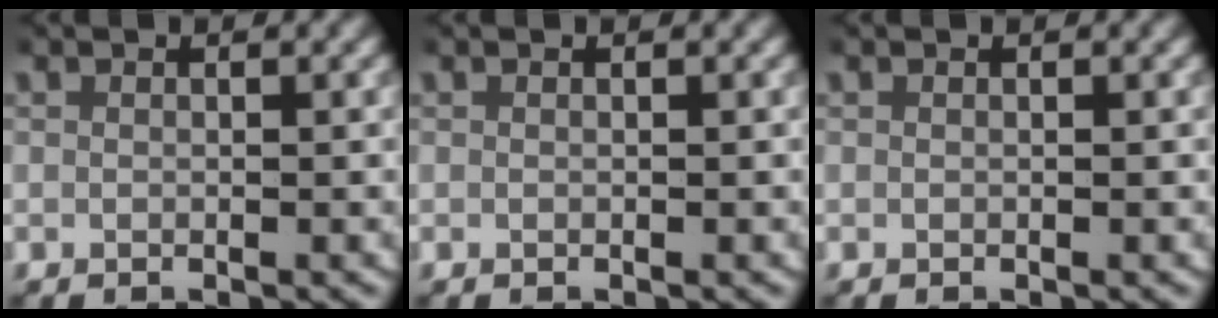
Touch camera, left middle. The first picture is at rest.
{"total": 0.0}
{"total": 0.0}